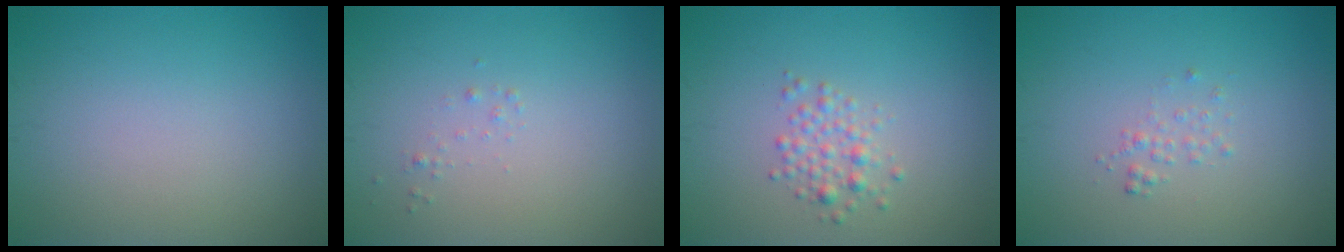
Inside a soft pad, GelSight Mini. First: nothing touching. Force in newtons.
{"total": 0.5, "press": 0.5, "slide": 0.0}
{"total": 1.9, "press": 1.9, "slide": 0.1}
{"total": 0.9, "press": 0.9, "slide": 0.1}